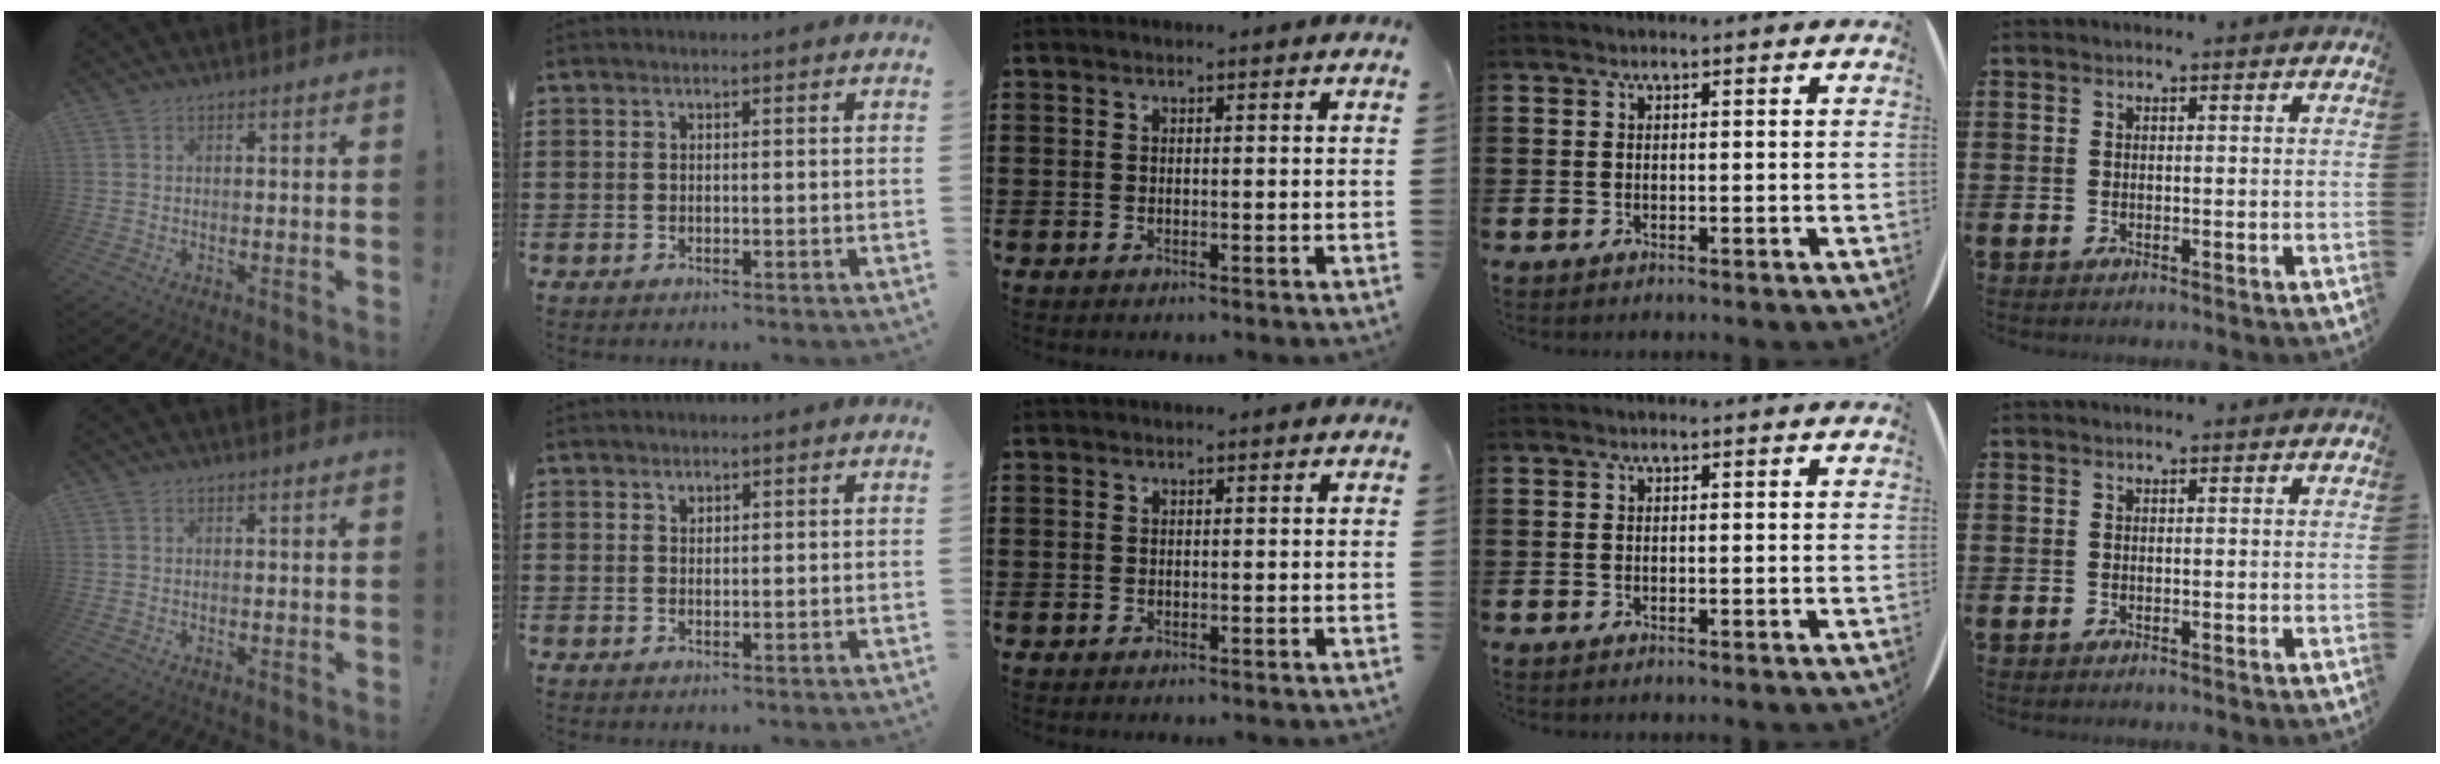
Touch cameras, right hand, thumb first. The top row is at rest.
{"index": {"total": 0.8, "force": [0.7, 0.3, 0.1], "torque": [-0.004, 0.000, 0.015]}}